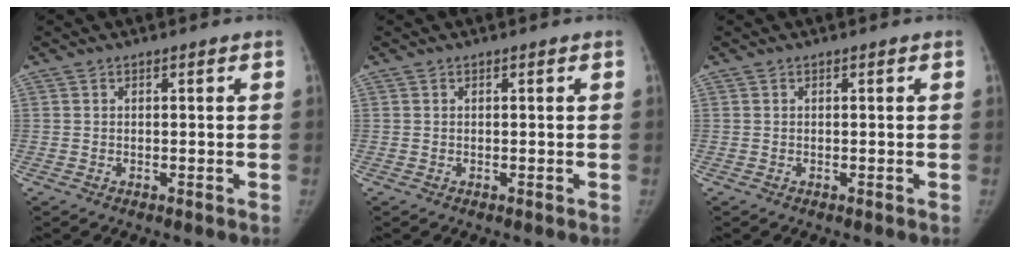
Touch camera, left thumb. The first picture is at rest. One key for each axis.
{"total": 0.0}
{"total": 0.0}